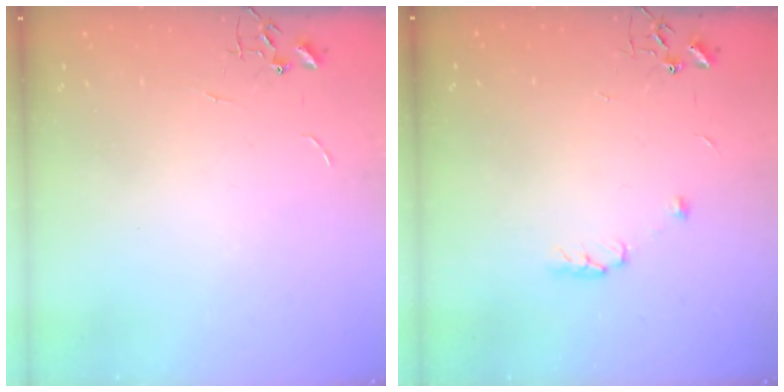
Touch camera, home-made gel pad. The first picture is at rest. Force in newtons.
{"total": 5.3, "press": 5.2, "slide": 0.8}